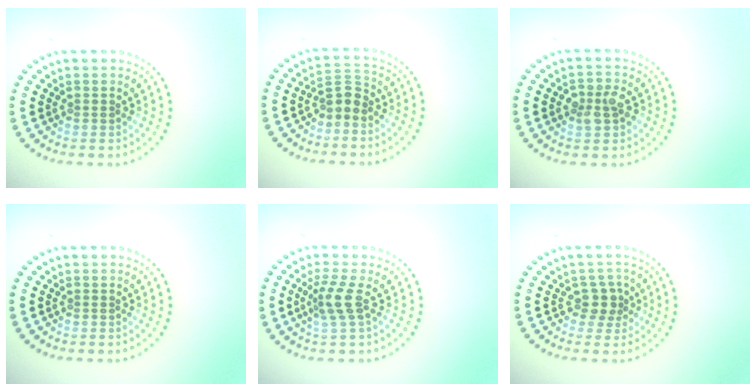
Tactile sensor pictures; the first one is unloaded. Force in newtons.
{"total": 2.1, "press": 1.7, "slide": 1.2}
{"total": 2.4, "press": 2.4, "slide": 0.1}
{"total": 0.0}
{"total": 2.4, "press": 1.8, "slide": 1.6}
{"total": 1.9, "press": 1.5, "slide": 1.2}